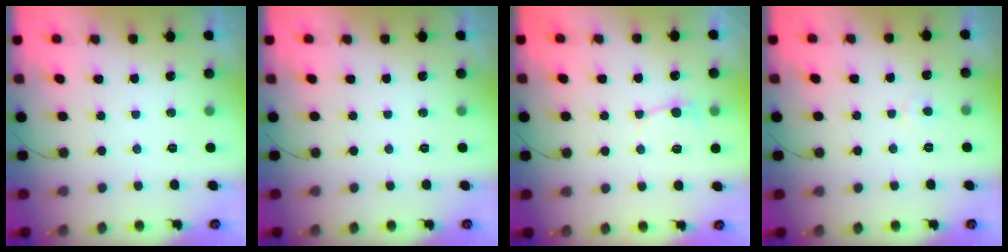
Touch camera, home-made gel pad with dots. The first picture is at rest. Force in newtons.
{"total": 0.0}
{"total": 4.2, "press": 4.2, "slide": 0.5}
{"total": 2.6, "press": 2.6, "slide": 0.2}